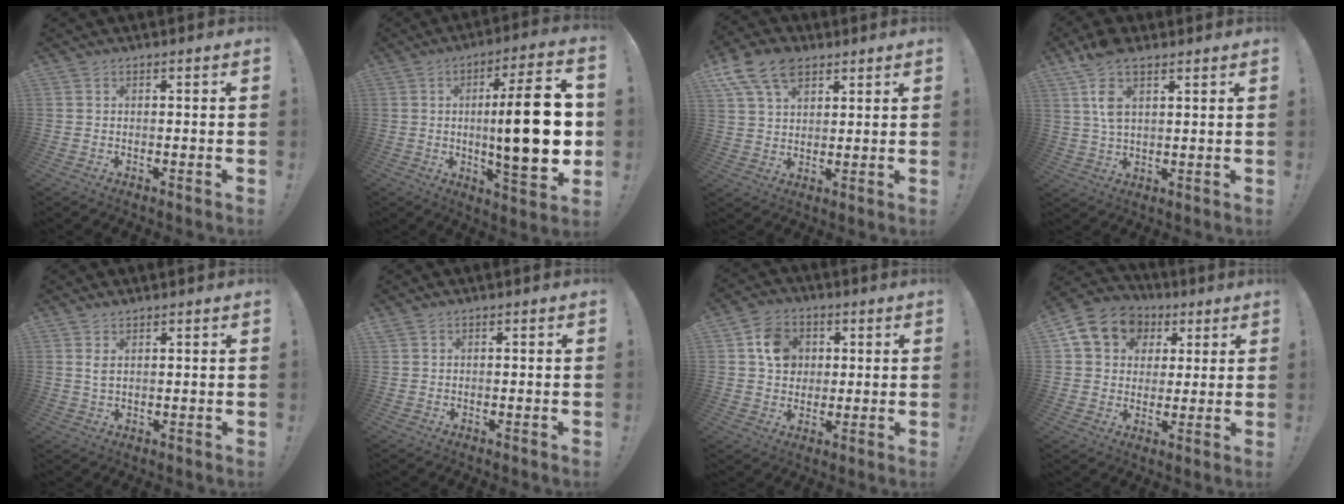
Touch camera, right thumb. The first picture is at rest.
{"total": 21.2, "force": [0.5, 4.3, 20.7], "torque": [-0.309, -0.013, 0.003]}
{"total": 12.8, "force": [7.3, 8.0, 6.8], "torque": [-0.118, -0.026, 0.141]}
{"total": 9.7, "force": [4.8, 5.2, 6.6], "torque": [-0.122, -0.011, 0.092]}
{"total": 2.7, "force": [1.5, 1.5, 1.6], "torque": [-0.025, -0.005, 0.026]}
{"total": 0.6, "force": [0.5, 0.2, 0.0], "torque": [0.000, 0.000, 0.011]}
{"total": 9.9, "force": [2.7, 8.6, 4.2], "torque": [-0.052, 0.001, 0.056]}
{"total": 13.9, "force": [5.6, 11.3, 6.0], "torque": [-0.081, -0.021, 0.111]}